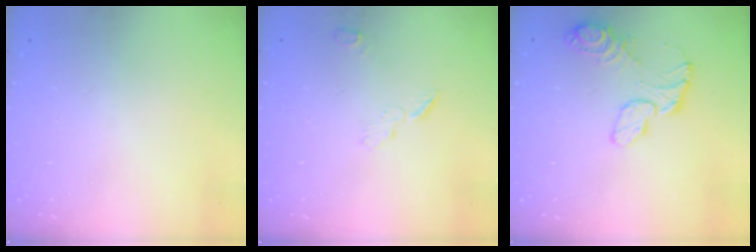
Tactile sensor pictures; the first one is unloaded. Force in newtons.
{"total": 3.8, "press": 3.8, "slide": 0.4}
{"total": 10.2, "press": 10.2, "slide": 1.0}